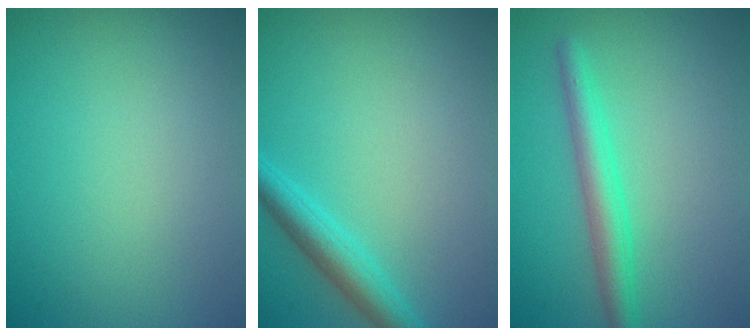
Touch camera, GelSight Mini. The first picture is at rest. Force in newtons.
{"total": 3.0, "press": 3.0, "slide": 0.2}
{"total": 3.2, "press": 3.2, "slide": 0.1}